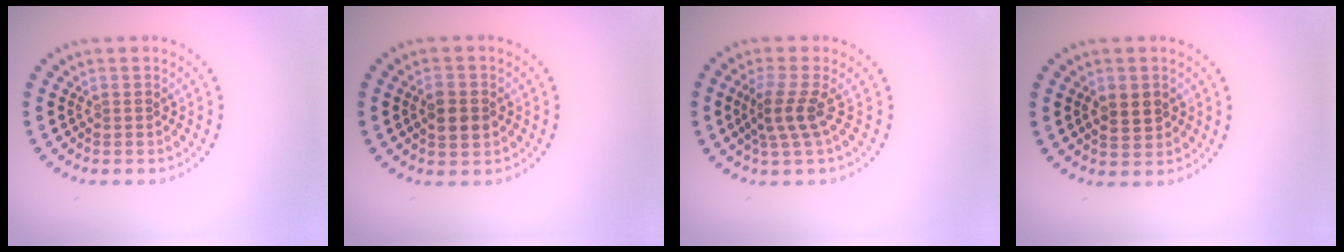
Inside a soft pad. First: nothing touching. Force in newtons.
{"total": 3.2, "press": 3.2, "slide": 0.3}
{"total": 2.5, "press": 1.9, "slide": 1.7}
{"total": 2.6, "press": 2.6, "slide": 0.1}